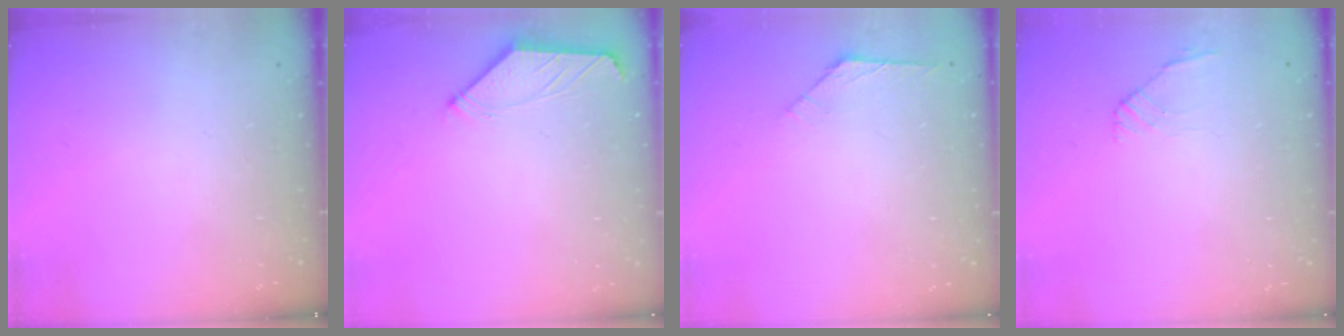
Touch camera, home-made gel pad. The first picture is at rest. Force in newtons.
{"total": 2.0, "press": 1.9, "slide": 0.5}
{"total": 2.5, "press": 2.4, "slide": 0.7}
{"total": 2.8, "press": 2.6, "slide": 0.8}